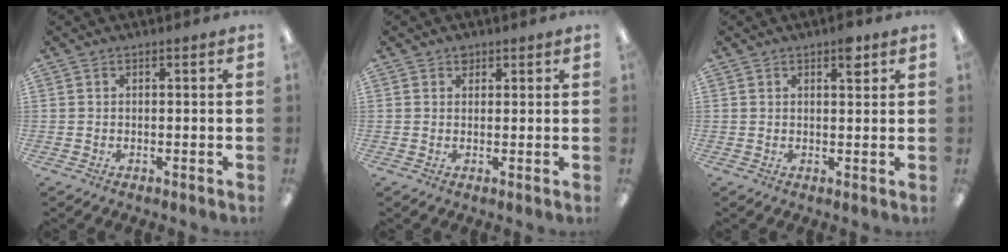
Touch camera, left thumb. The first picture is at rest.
{"total": 1.6, "force": [1.1, 1.1, 0.3], "torque": [0.000, -0.003, 0.020]}
{"total": 4.0, "force": [2.4, 1.5, 2.7], "torque": [-0.027, -0.010, 0.035]}